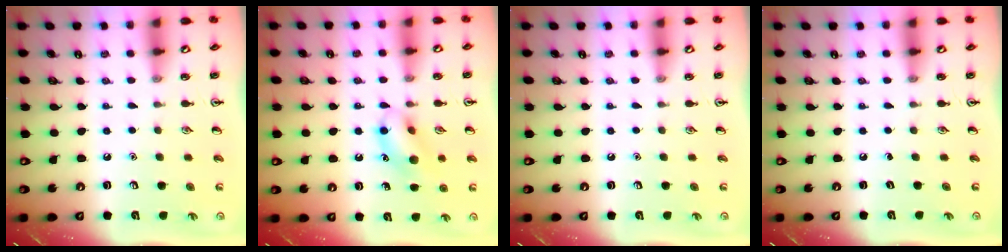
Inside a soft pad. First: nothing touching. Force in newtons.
{"total": 12.1, "press": 11.9, "slide": 2.0}
{"total": 0.0}
{"total": 0.0}